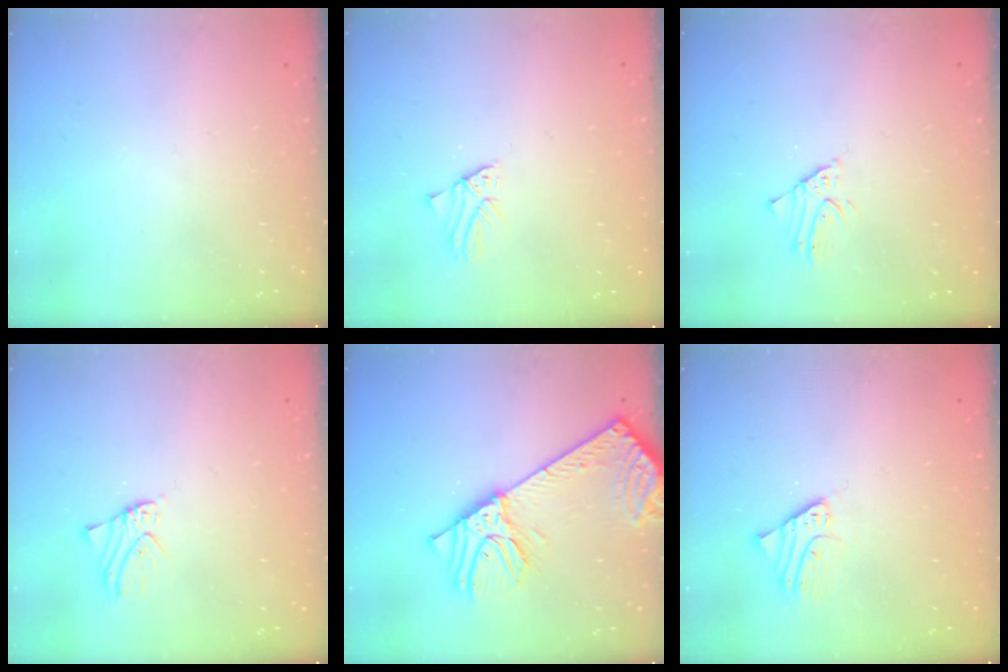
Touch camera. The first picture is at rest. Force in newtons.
{"total": 1.1, "press": 1.1, "slide": 0.2}
{"total": 2.0, "press": 2.0, "slide": 0.1}
{"total": 1.0, "press": 1.0, "slide": 0.0}
{"total": 14.4, "press": 14.1, "slide": 3.0}
{"total": 2.1, "press": 2.1, "slide": 0.1}